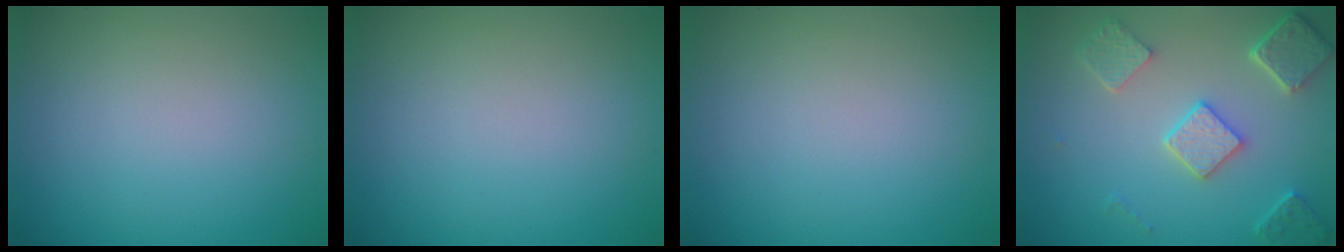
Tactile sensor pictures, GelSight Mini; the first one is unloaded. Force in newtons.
{"total": 0.0}
{"total": 0.0}
{"total": 4.9, "press": 3.9, "slide": 3.0}